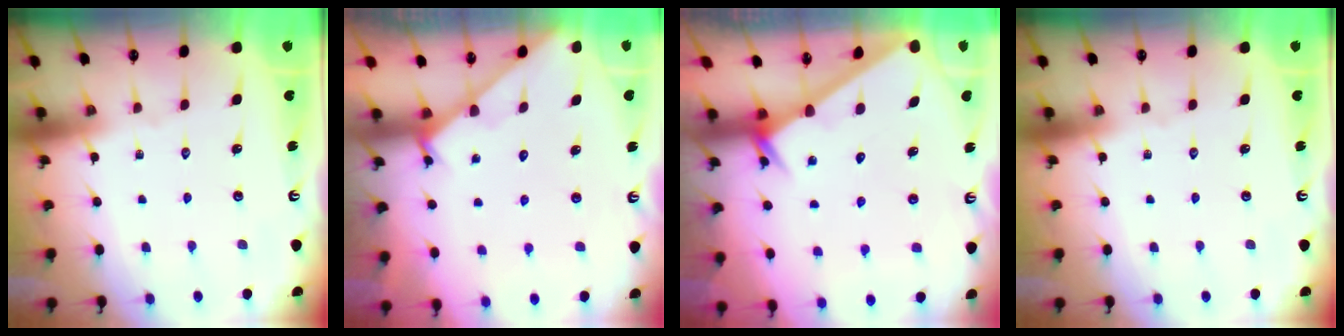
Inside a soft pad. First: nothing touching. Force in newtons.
{"total": 2.6, "press": 2.5, "slide": 0.3}
{"total": 2.6, "press": 2.6, "slide": 0.0}
{"total": 0.0}